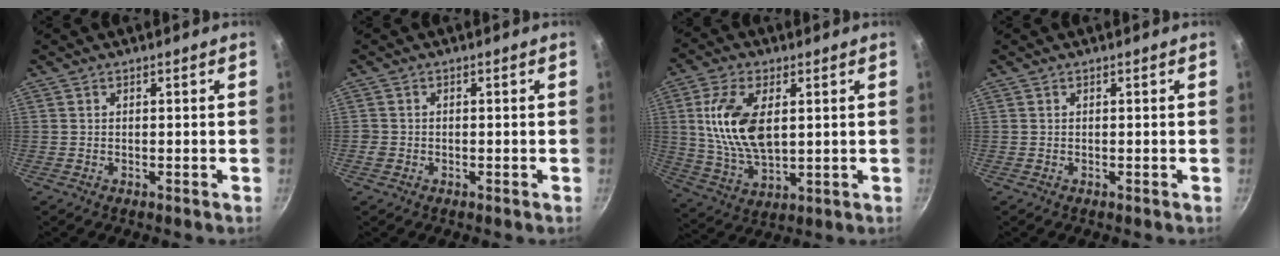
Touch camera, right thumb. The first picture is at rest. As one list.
[{"total": 1.4, "force": [-0.4, 1.3, 0.4], "torque": [-0.007, 0.002, -0.008]}, {"total": 14.2, "force": [2.8, 7.5, 11.7], "torque": [-0.219, -0.012, 0.060]}, {"total": 0.0}]